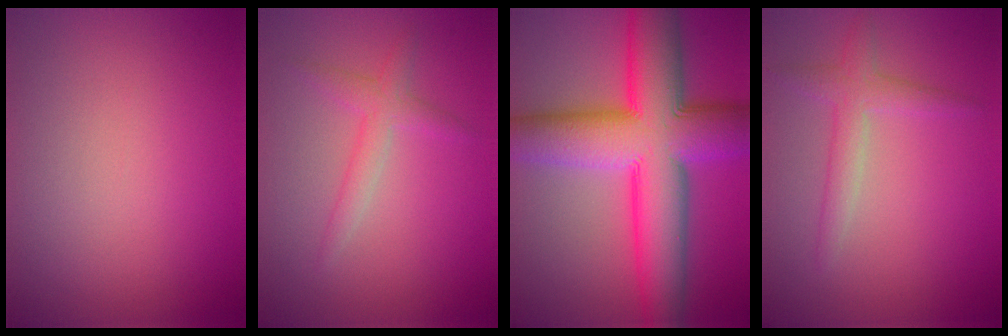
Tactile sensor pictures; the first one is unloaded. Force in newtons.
{"total": 2.0, "press": 2.0, "slide": 0.0}
{"total": 13.6, "press": 13.6, "slide": 0.2}
{"total": 2.4, "press": 2.4, "slide": 0.1}